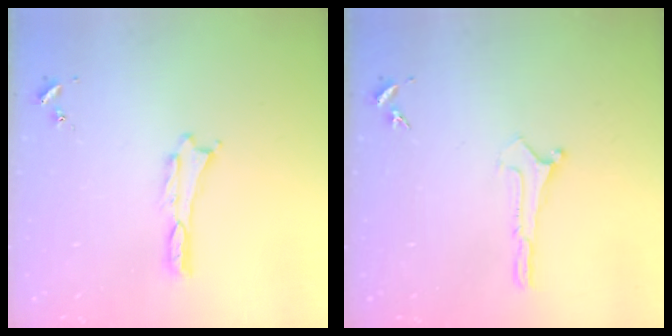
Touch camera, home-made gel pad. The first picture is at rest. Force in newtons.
{"total": 0.0}